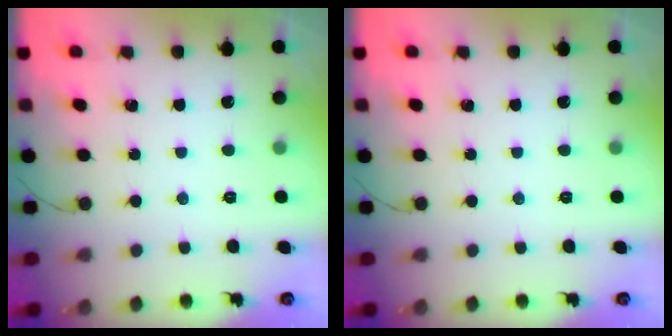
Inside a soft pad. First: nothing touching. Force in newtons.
{"total": 0.0}